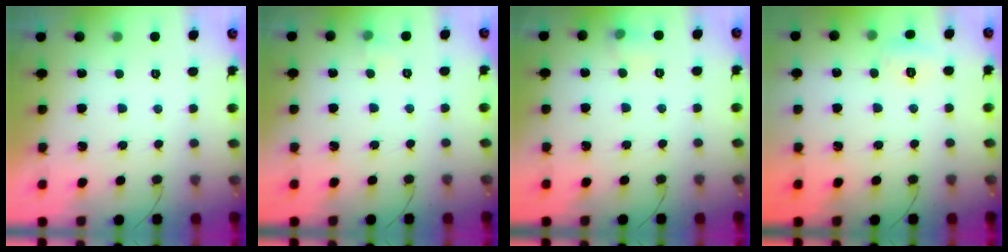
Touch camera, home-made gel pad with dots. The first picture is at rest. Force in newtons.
{"total": 3.2, "press": 3.0, "slide": 1.1}
{"total": 5.3, "press": 5.1, "slide": 1.5}
{"total": 5.2, "press": 5.0, "slide": 1.4}